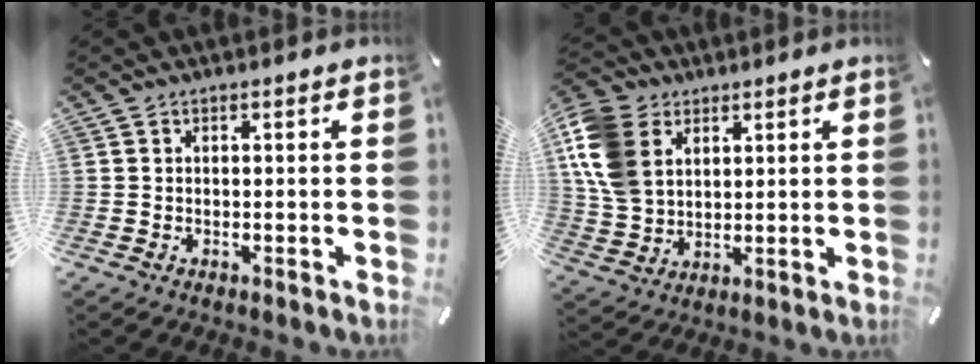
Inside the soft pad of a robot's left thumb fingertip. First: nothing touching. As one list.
[{"total": 13.0, "force": [4.3, 10.0, 7.1], "torque": [-0.203, -0.002, 0.077]}]